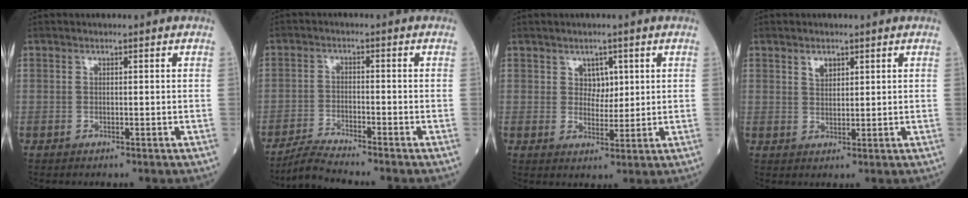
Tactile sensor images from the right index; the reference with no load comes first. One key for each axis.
{"total": 4.6, "fx": -4.3, "fy": -1.2, "fz": 1.0, "tx": -0.028, "ty": -0.024, "tz": -0.083}
{"total": 3.1, "fx": 1.3, "fy": 2.2, "fz": 1.7, "tx": -0.021, "ty": 0.000, "tz": 0.022}
{"total": 2.1, "fx": 1.4, "fy": 1.2, "fz": 1.1, "tx": -0.020, "ty": 0.002, "tz": 0.030}